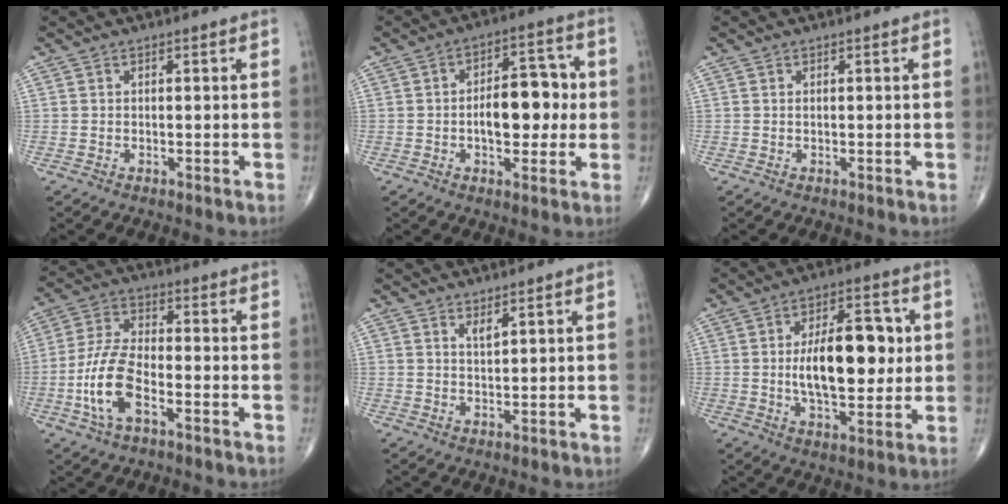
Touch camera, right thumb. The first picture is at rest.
{"total": 11.1, "force": [-0.5, 6.0, 9.3], "torque": [-0.106, 0.023, -0.009]}
{"total": 0.0}
{"total": 11.0, "force": [-4.1, 4.8, 9.0], "torque": [-0.195, 0.026, -0.081]}
{"total": 1.6, "force": [1.1, 0.2, 1.1], "torque": [-0.017, -0.012, 0.021]}
{"total": 15.8, "force": [1.1, 7.6, 13.9], "torque": [-0.189, 0.003, 0.018]}